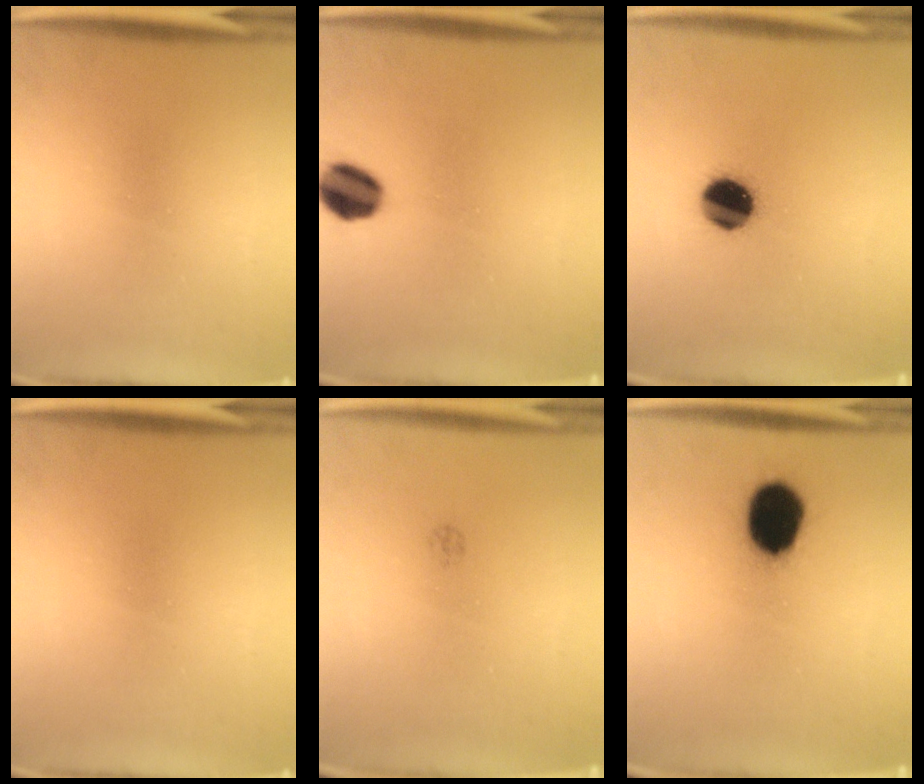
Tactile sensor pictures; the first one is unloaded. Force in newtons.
{"total": 8.1}
{"total": 10.4}
{"total": 0.0}
{"total": 1.0}
{"total": 14.1}